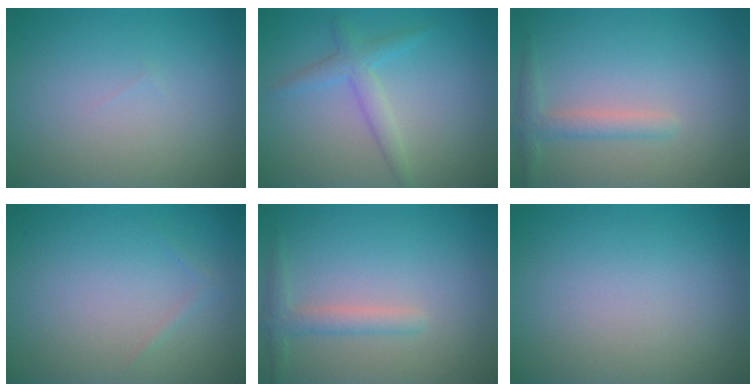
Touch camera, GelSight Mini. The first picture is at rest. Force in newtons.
{"total": 2.2, "press": 2.2, "slide": 0.1}
{"total": 1.9, "press": 1.9, "slide": 0.1}
{"total": 0.5, "press": 0.5, "slide": 0.0}
{"total": 1.9, "press": 1.9, "slide": 0.1}
{"total": 0.0}